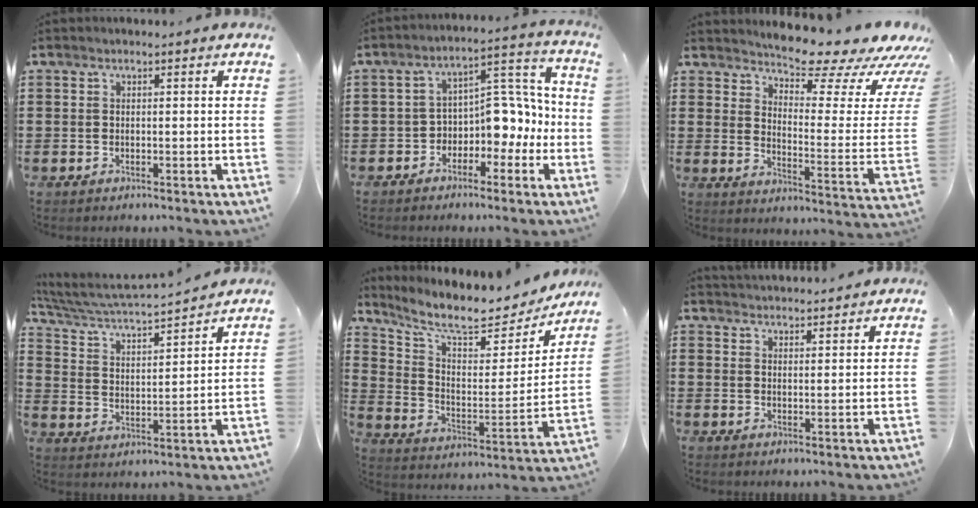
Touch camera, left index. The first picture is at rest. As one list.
[{"total": 6.6, "force": [-1.8, 5.2, 3.6], "torque": [-0.069, 0.000, -0.039]}, {"total": 8.3, "force": [7.6, 0.8, 3.1], "torque": [-0.057, -0.075, 0.127]}, {"total": 4.6, "force": [4.3, 0.3, 1.6], "torque": [-0.055, -0.034, 0.066]}, {"total": 8.7, "force": [7.5, 1.7, 4.2], "torque": [-0.108, -0.049, 0.124]}, {"total": 2.9, "force": [2.9, 0.0, -0.2], "torque": [-0.005, -0.008, 0.056]}]